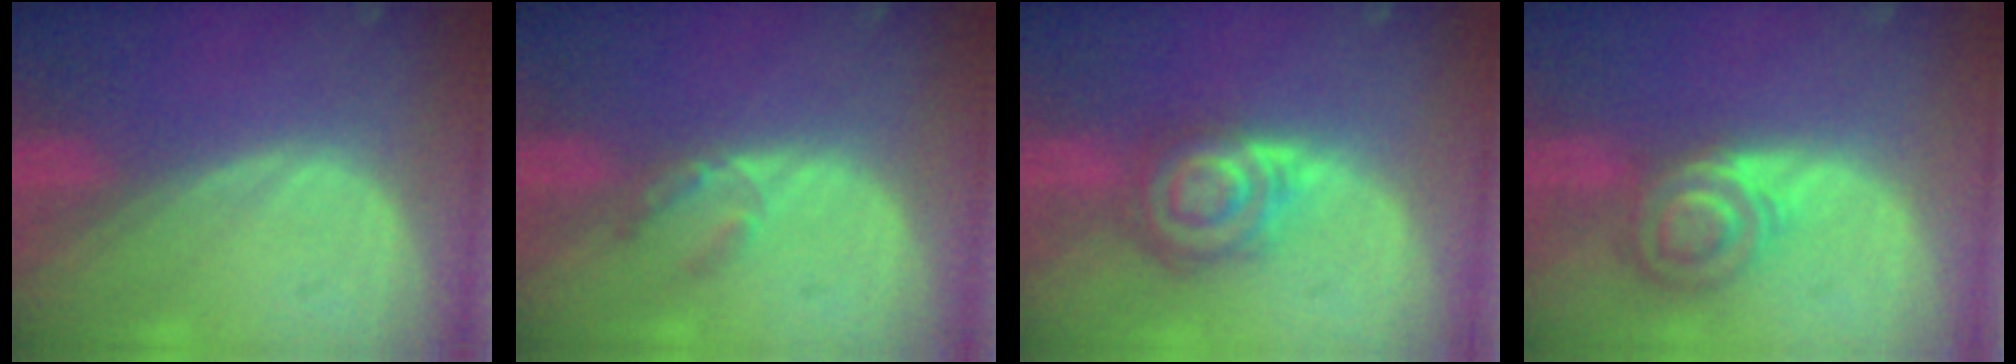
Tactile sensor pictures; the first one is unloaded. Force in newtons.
{"total": 2.5, "press": 2.3, "slide": 1.0}
{"total": 7.2, "press": 6.7, "slide": 2.8}
{"total": 5.9, "press": 5.8, "slide": 0.8}